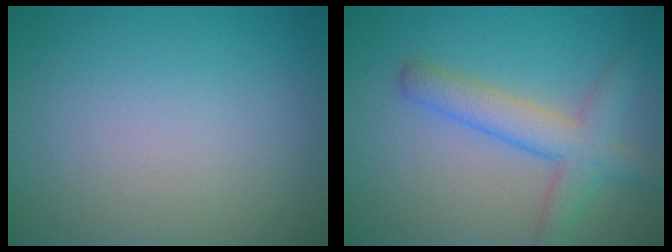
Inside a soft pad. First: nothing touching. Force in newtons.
{"total": 4.6, "press": 4.6, "slide": 0.3}